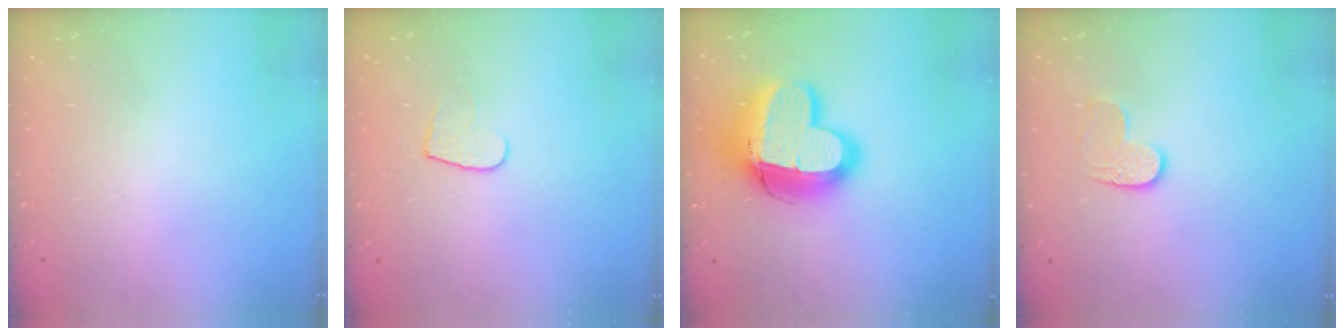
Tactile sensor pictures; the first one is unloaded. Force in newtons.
{"total": 6.0, "press": 6.0, "slide": 0.5}
{"total": 18.9, "press": 18.8, "slide": 2.2}
{"total": 5.7, "press": 5.7, "slide": 0.3}